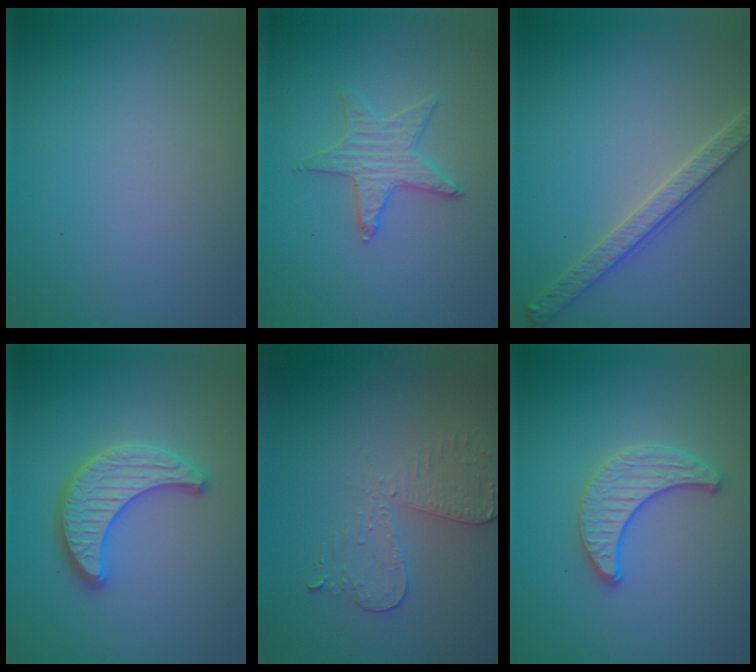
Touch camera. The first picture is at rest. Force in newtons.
{"total": 1.9, "press": 1.9, "slide": 0.2}
{"total": 3.2, "press": 3.0, "slide": 1.0}
{"total": 3.8, "press": 3.7, "slide": 0.9}
{"total": 2.9, "press": 2.7, "slide": 1.2}
{"total": 3.0, "press": 3.0, "slide": 0.5}